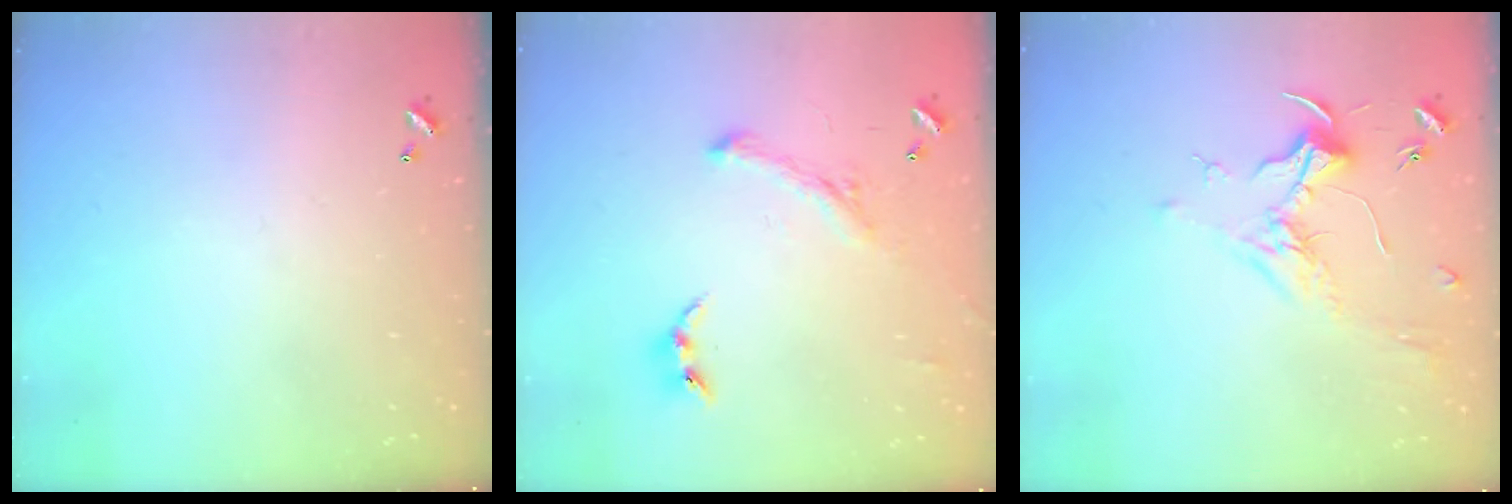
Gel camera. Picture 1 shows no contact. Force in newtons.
{"total": 0.0}
{"total": 1.9, "press": 1.7, "slide": 0.8}